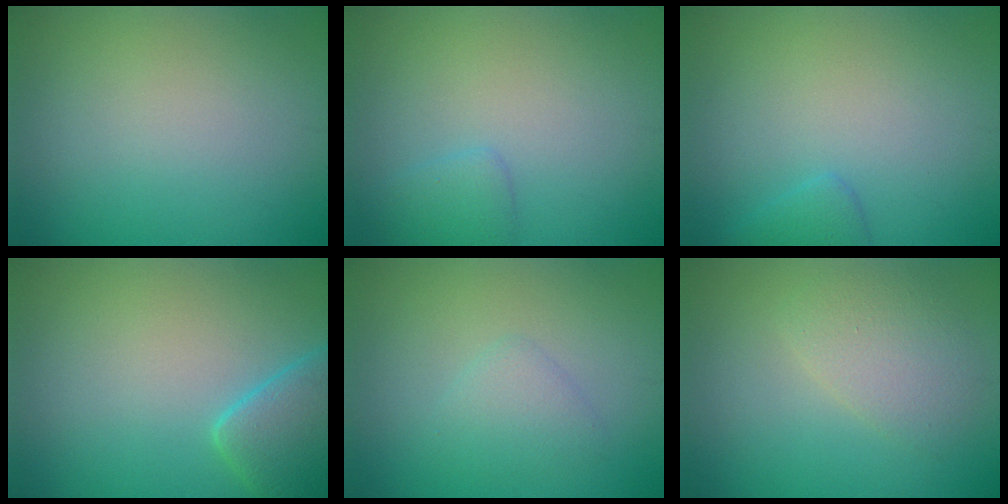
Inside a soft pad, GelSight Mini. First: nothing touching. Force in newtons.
{"total": 1.6, "press": 1.6, "slide": 0.1}
{"total": 1.4, "press": 1.4, "slide": 0.1}
{"total": 4.6, "press": 4.6, "slide": 0.3}
{"total": 1.9, "press": 1.8, "slide": 0.1}
{"total": 2.6, "press": 2.6, "slide": 0.2}